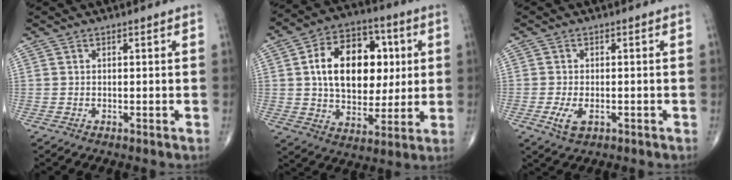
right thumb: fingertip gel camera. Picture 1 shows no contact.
{"total": 19.9, "force": [3.3, 13.2, 14.5], "torque": [-0.195, 0.009, 0.055]}
{"total": 4.0, "force": [-1.4, 2.1, 3.1], "torque": [-0.064, -0.004, -0.020]}